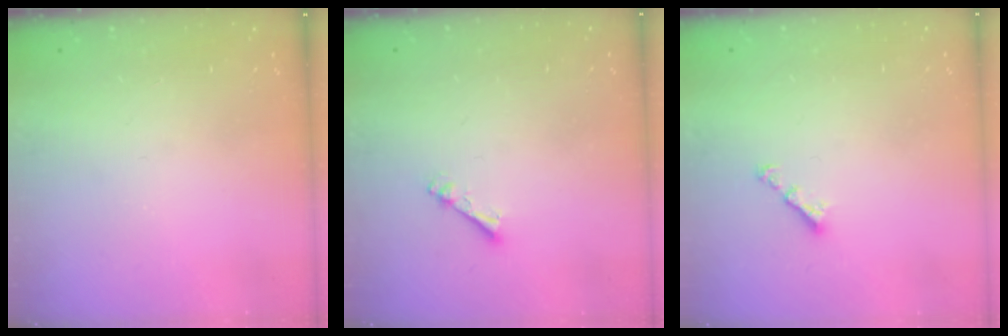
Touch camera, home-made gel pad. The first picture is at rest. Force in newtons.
{"total": 2.7, "press": 2.7, "slide": 0.4}
{"total": 2.8, "press": 2.7, "slide": 0.5}